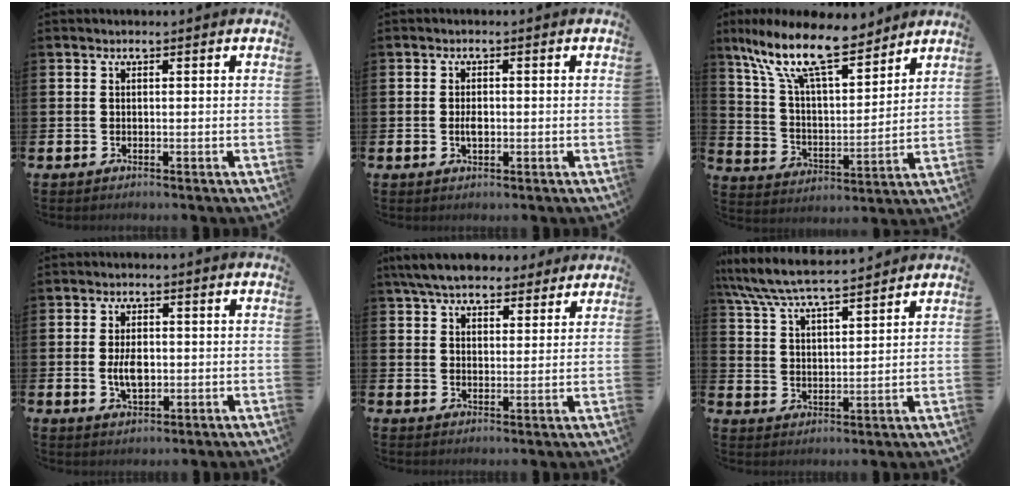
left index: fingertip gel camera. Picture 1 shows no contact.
{"total": 1.8, "force": [-0.2, 0.9, 1.5], "torque": [-0.018, -0.002, -0.007]}
{"total": 13.1, "force": [10.2, 4.1, 7.1], "torque": [-0.162, -0.051, 0.179]}
{"total": 4.1, "force": [-0.2, 2.3, 3.4], "torque": [-0.053, 0.001, -0.006]}
{"total": 6.9, "force": [6.3, 2.0, 1.8], "torque": [-0.056, -0.020, 0.117]}
{"total": 7.0, "force": [6.7, 0.6, 2.0], "torque": [-0.067, -0.040, 0.118]}